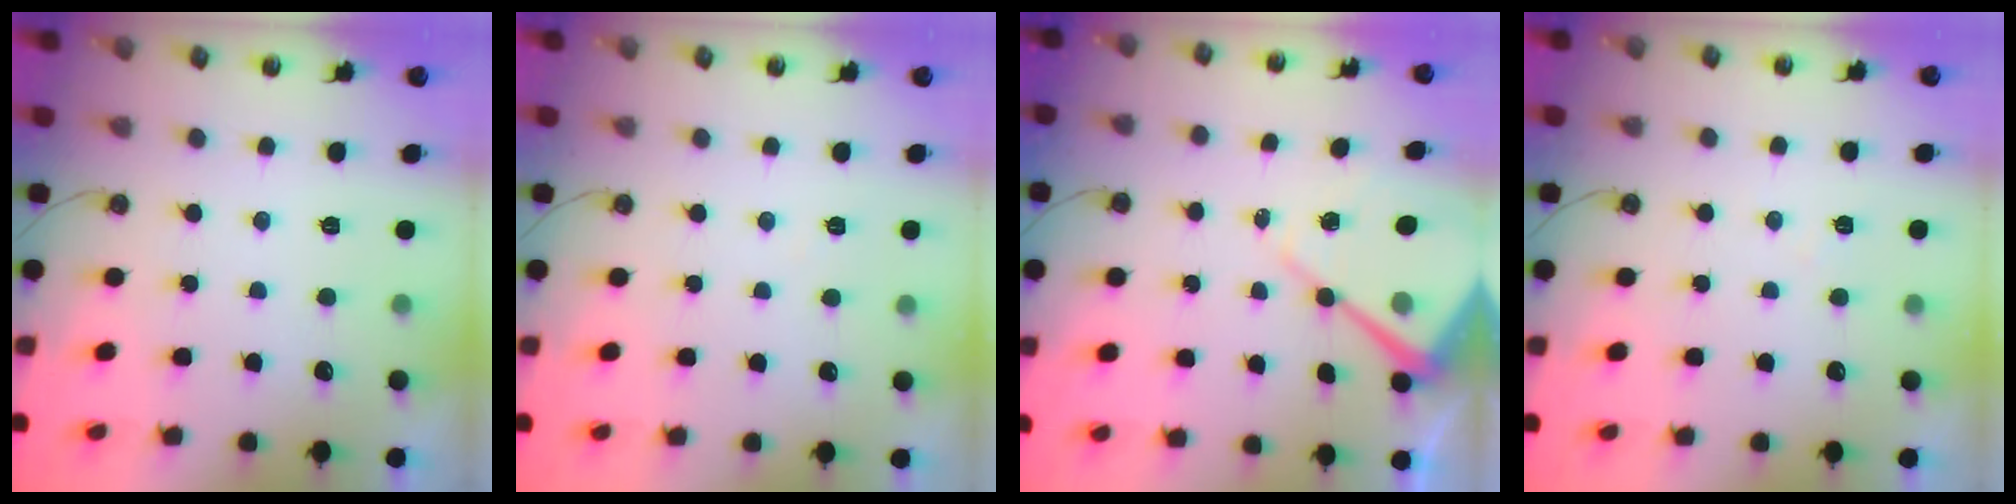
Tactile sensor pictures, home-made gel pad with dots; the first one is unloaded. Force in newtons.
{"total": 3.0, "press": 2.9, "slide": 0.6}
{"total": 11.9, "press": 11.8, "slide": 1.0}
{"total": 4.7, "press": 4.7, "slide": 0.7}